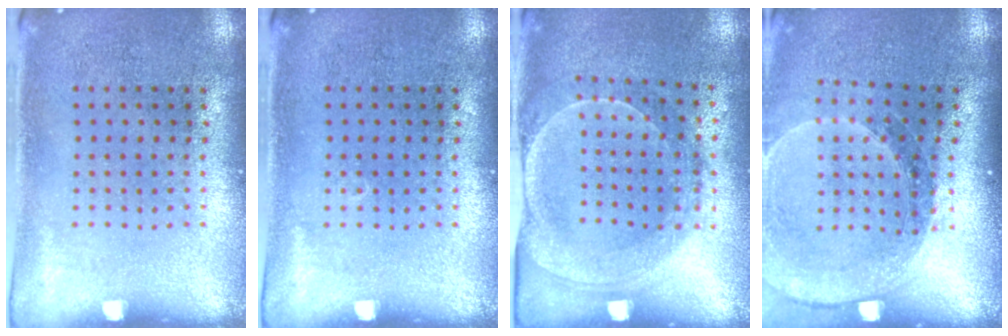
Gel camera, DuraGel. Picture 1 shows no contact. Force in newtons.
{"total": 0.0}
{"total": 1.8, "press": 1.7, "slide": 0.4}
{"total": 1.6, "press": 1.6, "slide": 0.2}